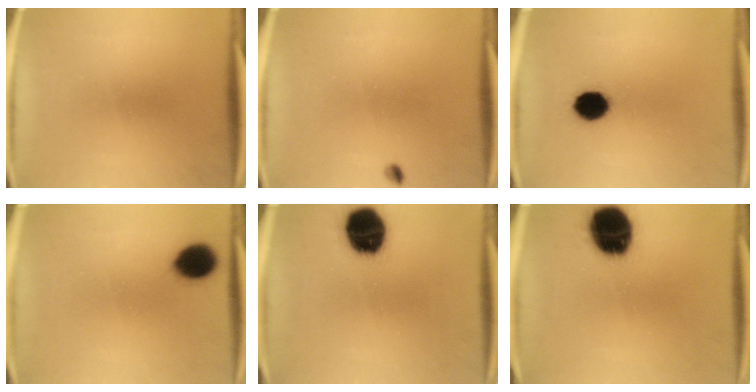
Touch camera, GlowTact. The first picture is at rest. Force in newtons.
{"total": 1.0}
{"total": 8.0}
{"total": 9.1}
{"total": 16.1}
{"total": 19.5}